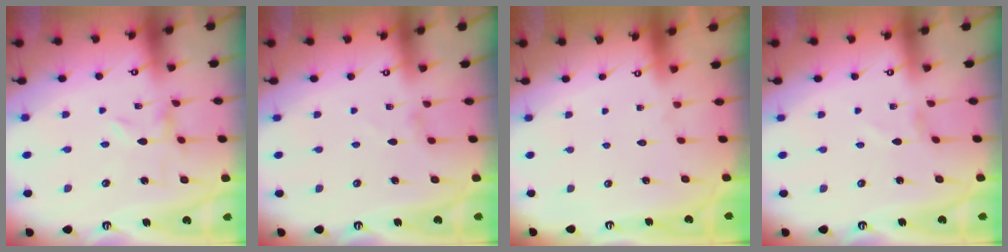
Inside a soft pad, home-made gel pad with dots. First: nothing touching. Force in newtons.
{"total": 1.2, "press": 1.1, "slide": 0.3}
{"total": 1.8, "press": 1.8, "slide": 0.1}
{"total": 1.0, "press": 1.0, "slide": 0.0}